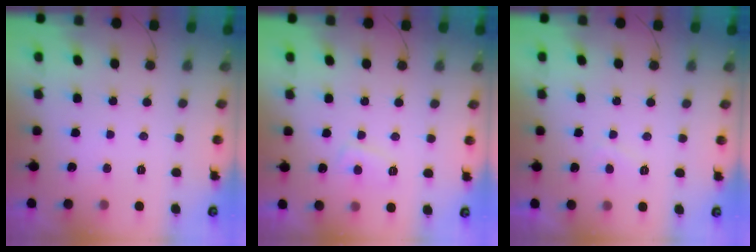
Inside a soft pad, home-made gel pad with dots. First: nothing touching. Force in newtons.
{"total": 3.9, "press": 3.8, "slide": 0.6}
{"total": 0.9, "press": 0.7, "slide": 0.6}